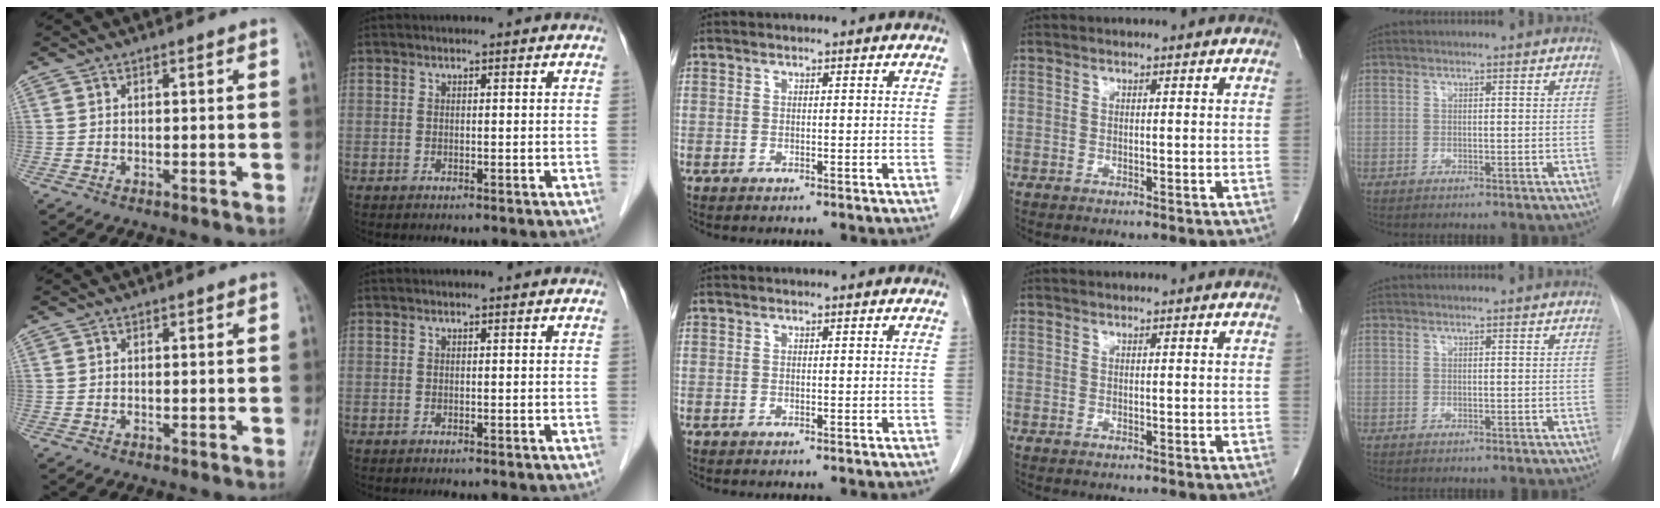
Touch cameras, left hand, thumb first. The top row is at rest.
{}